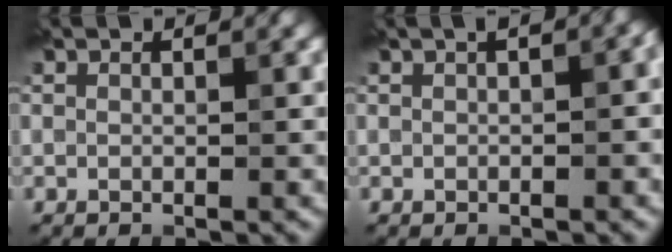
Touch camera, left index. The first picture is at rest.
{"total": 2.3, "force": [0.4, 0.9, 2.2], "torque": [-0.018, 0.010, 0.006]}